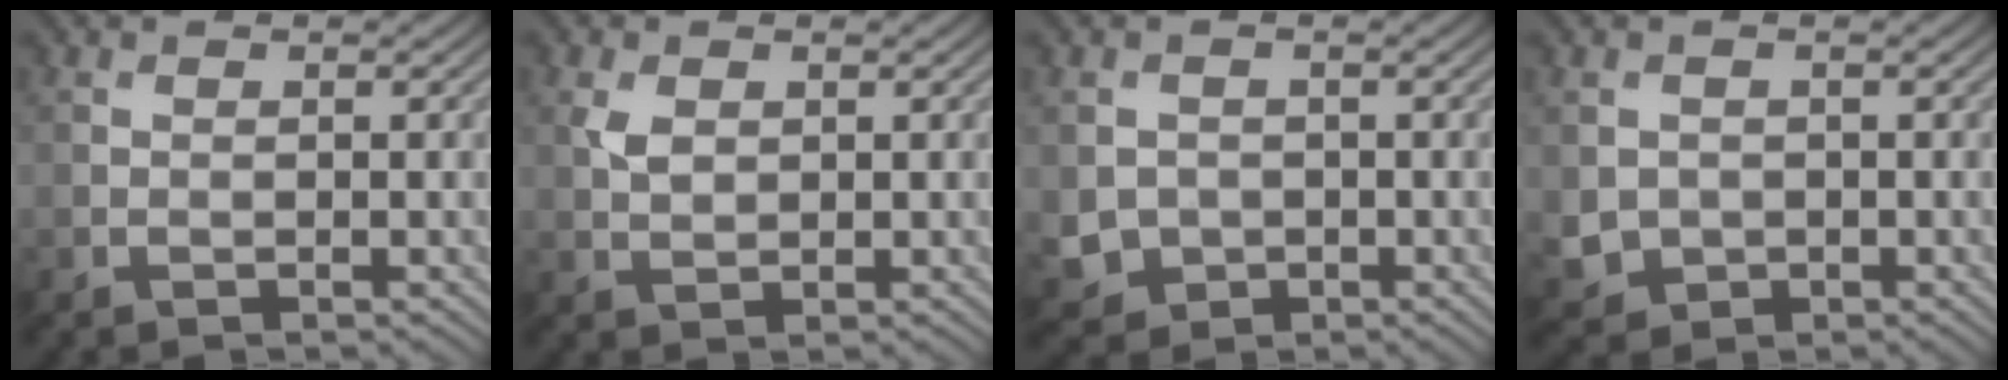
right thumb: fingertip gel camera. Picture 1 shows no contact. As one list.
[{"total": 2.2, "force": [0.7, 1.5, 1.5], "torque": [-0.039, 0.000, 0.016]}, {"total": 3.2, "force": [-0.6, 3.0, 1.0], "torque": [-0.031, -0.014, -0.010]}, {"total": 2.6, "force": [-0.1, 2.5, 0.8], "torque": [-0.029, -0.013, 0.002]}]